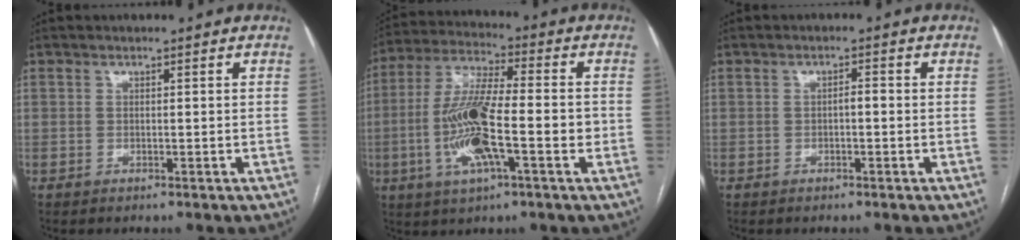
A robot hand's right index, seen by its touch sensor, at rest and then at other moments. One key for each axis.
{"total": 13.8, "fx": -3.1, "fy": 2.8, "fz": 13.1, "tx": -0.263, "ty": 0.004, "tz": -0.056}
{"total": 1.3, "fx": -0.3, "fy": 0.4, "fz": 1.2, "tx": -0.017, "ty": 0.004, "tz": -0.006}